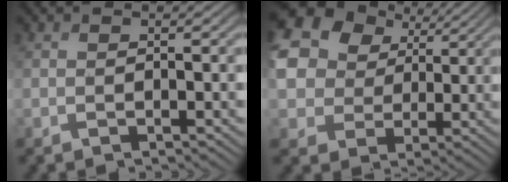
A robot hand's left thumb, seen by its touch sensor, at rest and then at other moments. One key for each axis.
{"total": 17.3, "fx": 6.6, "fy": 13.9, "fz": 7.9, "tx": -0.262, "ty": 0.034, "tz": 0.129}